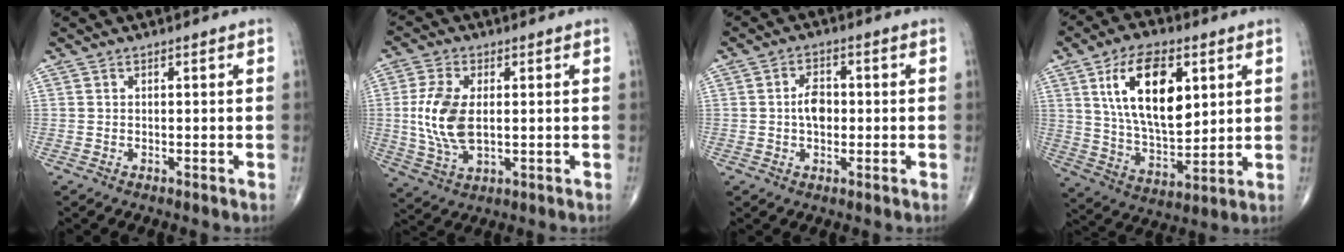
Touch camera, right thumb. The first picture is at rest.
{"total": 10.7, "force": [0.6, 5.7, 9.0], "torque": [-0.194, -0.006, 0.017]}
{"total": 4.9, "force": [-0.1, 3.2, 3.7], "torque": [-0.054, 0.009, -0.006]}
{"total": 17.8, "force": [5.9, 9.0, 14.1], "torque": [-0.221, -0.026, 0.113]}